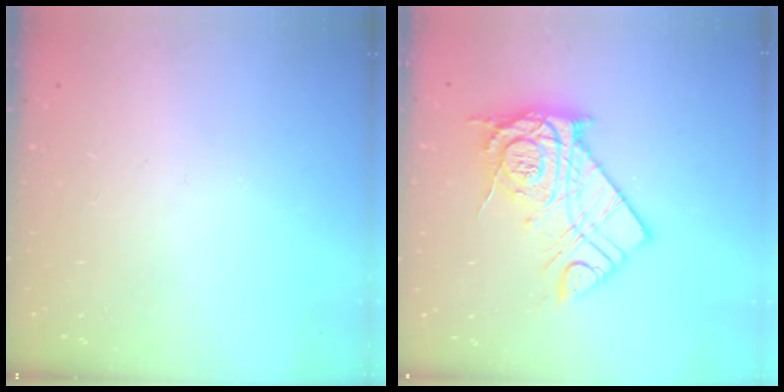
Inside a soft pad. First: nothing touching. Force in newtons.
{"total": 16.4, "press": 16.4, "slide": 1.2}